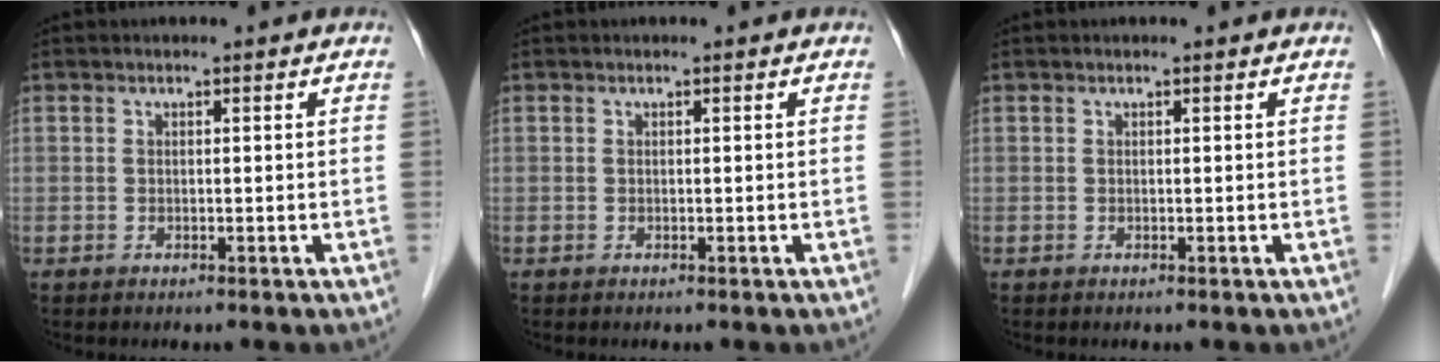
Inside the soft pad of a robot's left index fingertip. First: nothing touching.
{"total": 0.0}
{"total": 0.0}